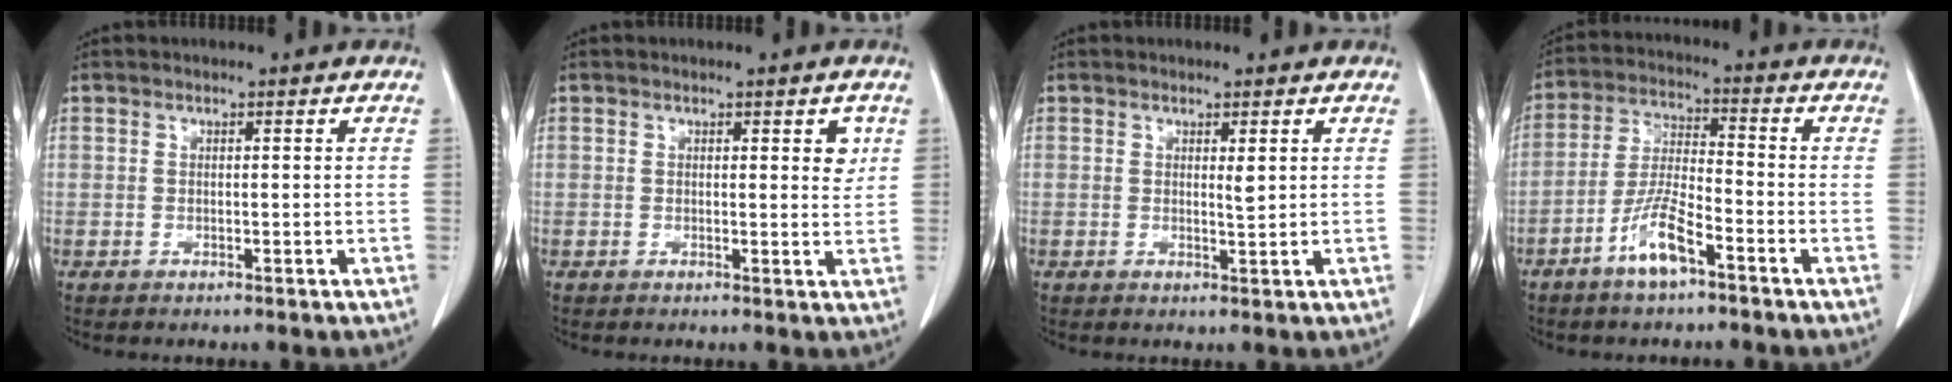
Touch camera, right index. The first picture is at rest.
{"total": 2.5, "force": [1.0, 0.8, 2.1], "torque": [-0.023, -0.004, 0.011]}
{"total": 1.2, "force": [0.5, 0.1, 1.1], "torque": [-0.025, -0.006, 0.010]}
{"total": 7.8, "force": [-4.6, 1.5, 6.1], "torque": [-0.128, -0.002, -0.090]}